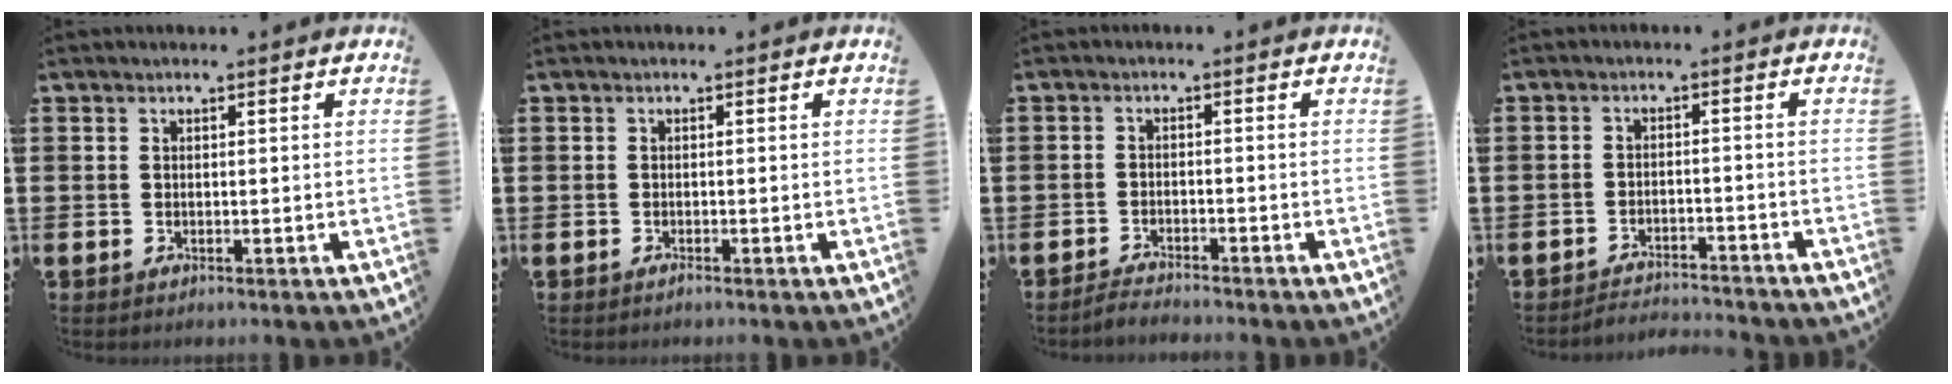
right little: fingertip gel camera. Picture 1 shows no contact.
{"total": 0.0}
{"total": 1.9, "force": [-1.9, -0.1, 0.0], "torque": [-0.004, 0.004, -0.038]}
{"total": 2.6, "force": [-2.6, -0.1, -0.2], "torque": [-0.003, 0.005, -0.056]}